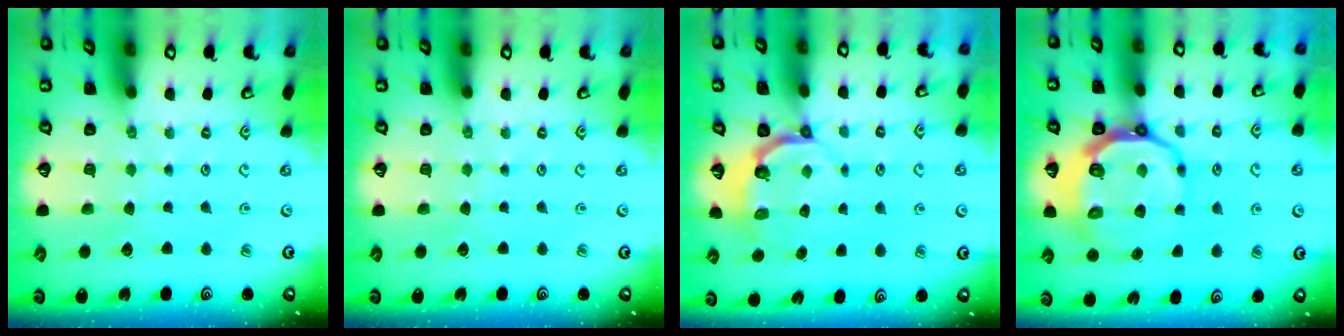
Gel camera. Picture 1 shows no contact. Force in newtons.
{"total": 0.0}
{"total": 4.3, "press": 3.1, "slide": 3.0}
{"total": 10.2, "press": 9.5, "slide": 3.7}